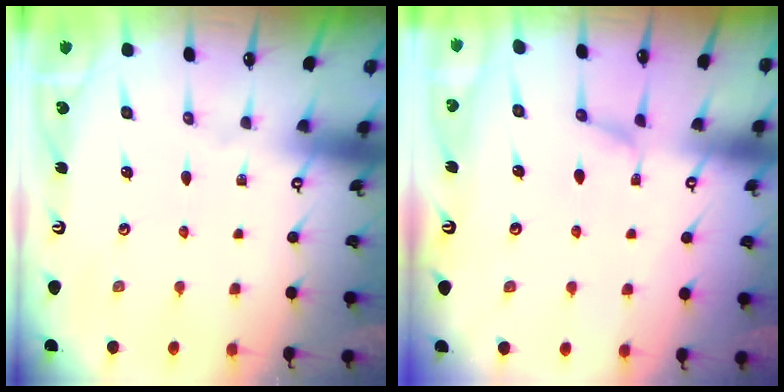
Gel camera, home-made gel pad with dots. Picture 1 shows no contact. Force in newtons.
{"total": 1.2, "press": 0.9, "slide": 0.8}